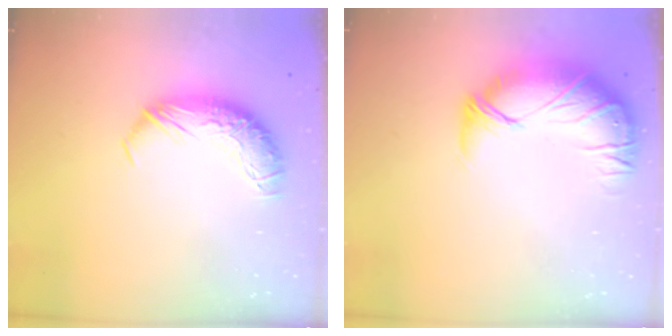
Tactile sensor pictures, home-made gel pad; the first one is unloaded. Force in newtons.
{"total": 2.7, "press": 0.2, "slide": 2.7}